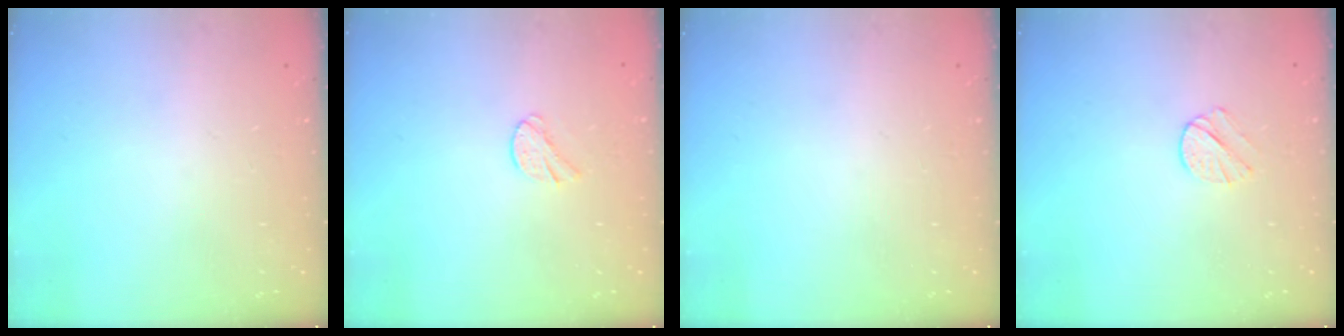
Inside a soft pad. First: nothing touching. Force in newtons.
{"total": 5.8, "press": 5.8, "slide": 0.6}
{"total": 0.0}
{"total": 5.4, "press": 5.4, "slide": 0.7}